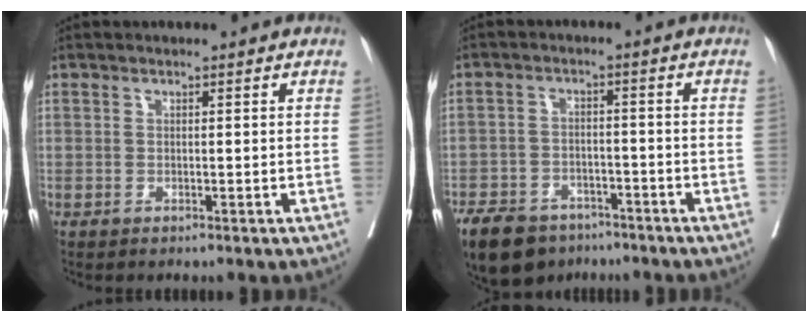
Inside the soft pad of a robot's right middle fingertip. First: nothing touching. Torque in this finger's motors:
{"motor_torque": [0.53, -0.54, 0.09, 0.07]}